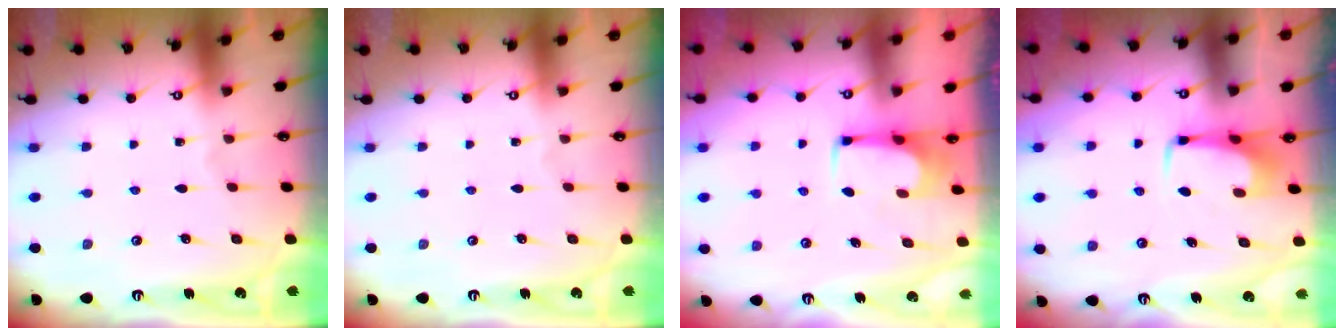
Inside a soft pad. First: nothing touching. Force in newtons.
{"total": 0.0}
{"total": 3.6, "press": 3.6, "slide": 0.2}
{"total": 3.0, "press": 2.9, "slide": 0.4}